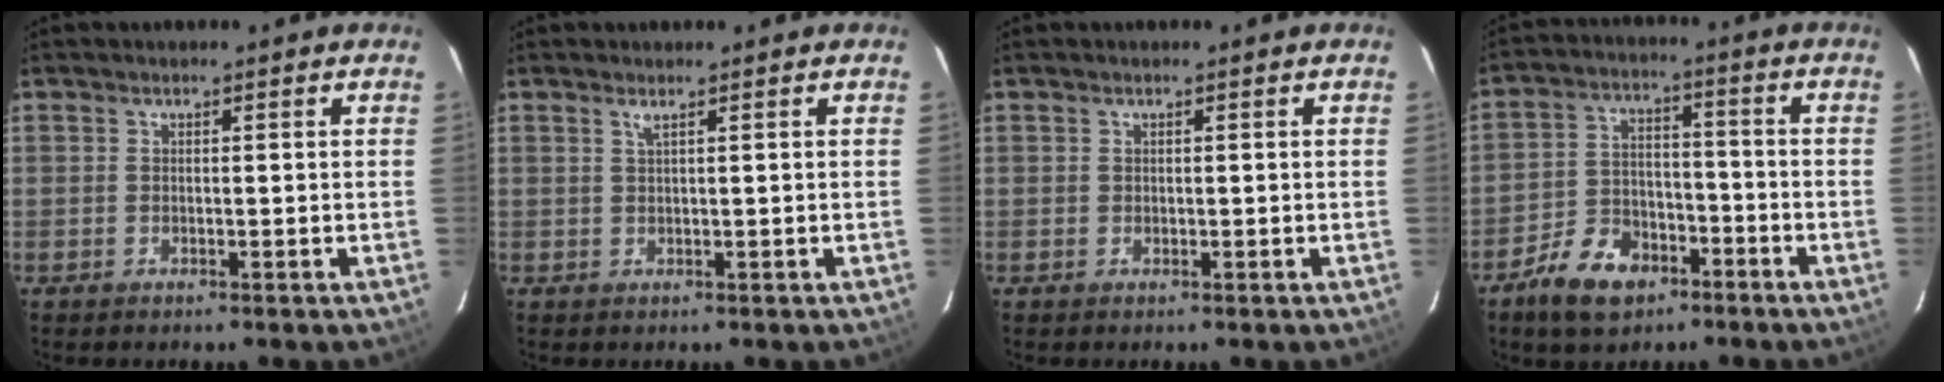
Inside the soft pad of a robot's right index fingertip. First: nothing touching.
{"total": 0.9, "force": [0.5, -0.2, 0.7], "torque": [-0.013, 0.001, 0.009]}
{"total": 0.0}
{"total": 10.4, "force": [-6.7, 6.2, 5.0], "torque": [-0.118, 0.015, -0.110]}